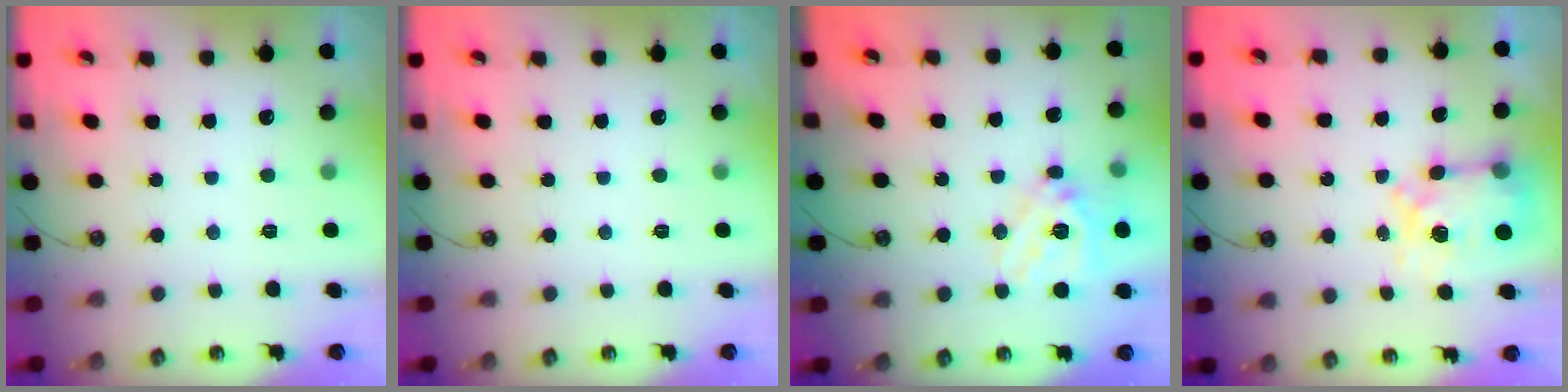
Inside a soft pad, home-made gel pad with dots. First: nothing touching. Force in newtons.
{"total": 0.0}
{"total": 17.3, "press": 17.1, "slide": 2.6}
{"total": 7.9, "press": 7.8, "slide": 0.7}